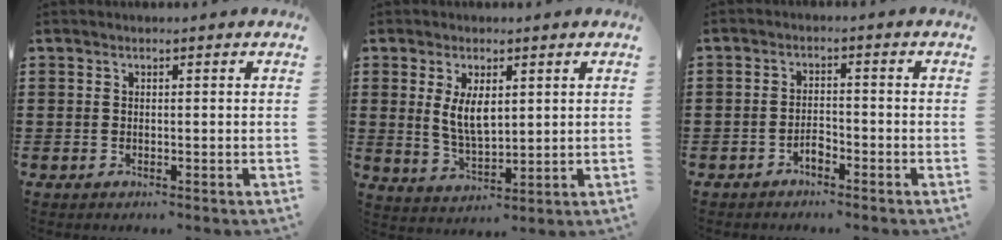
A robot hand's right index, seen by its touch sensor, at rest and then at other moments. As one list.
[{"total": 5.4, "force": [1.3, 2.4, 4.6], "torque": [-0.088, -0.001, 0.023]}, {"total": 2.3, "force": [-1.6, 0.9, 1.2], "torque": [-0.028, 0.003, -0.033]}]